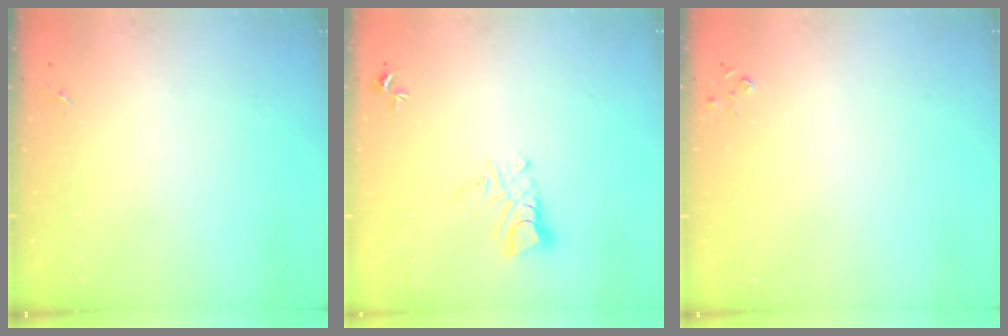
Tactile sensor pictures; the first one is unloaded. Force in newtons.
{"total": 6.6, "press": 6.5, "slide": 0.6}
{"total": 2.7, "press": 2.7, "slide": 0.3}